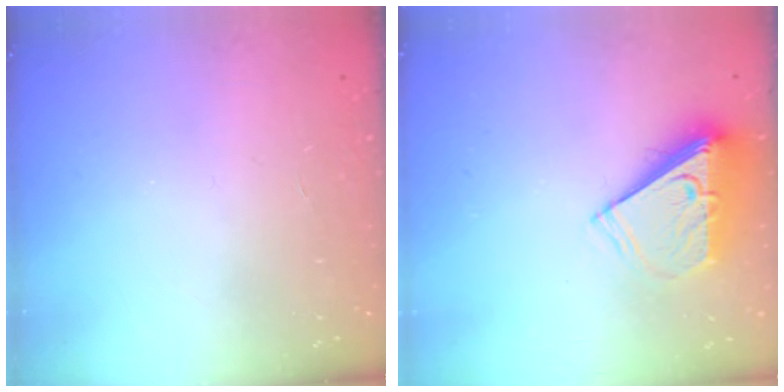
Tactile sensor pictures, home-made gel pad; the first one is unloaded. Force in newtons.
{"total": 7.1, "press": 7.0, "slide": 1.0}